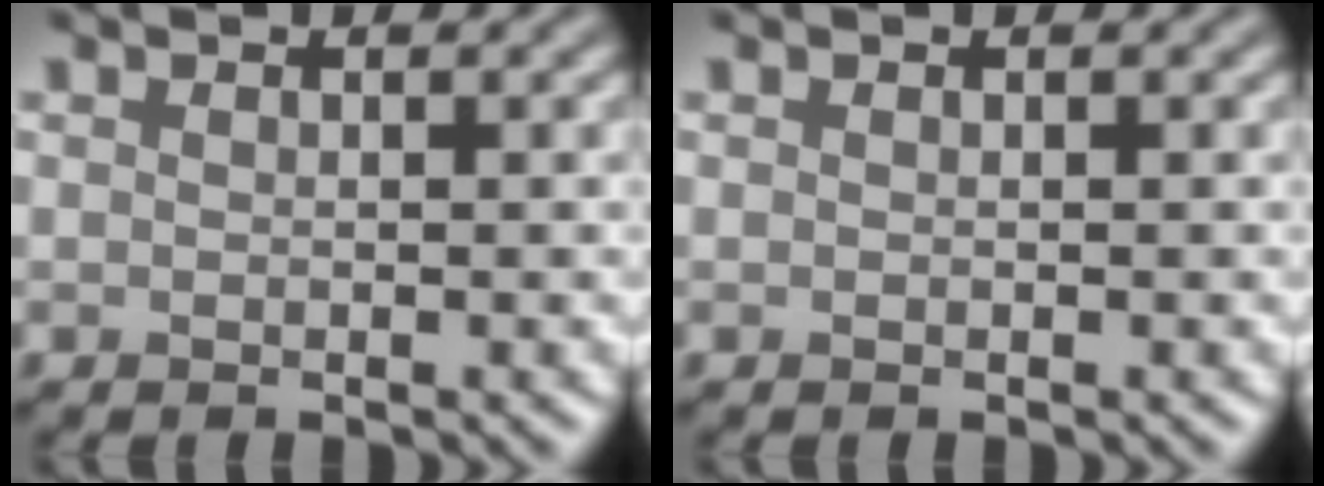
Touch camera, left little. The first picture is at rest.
{"total": 0.0}